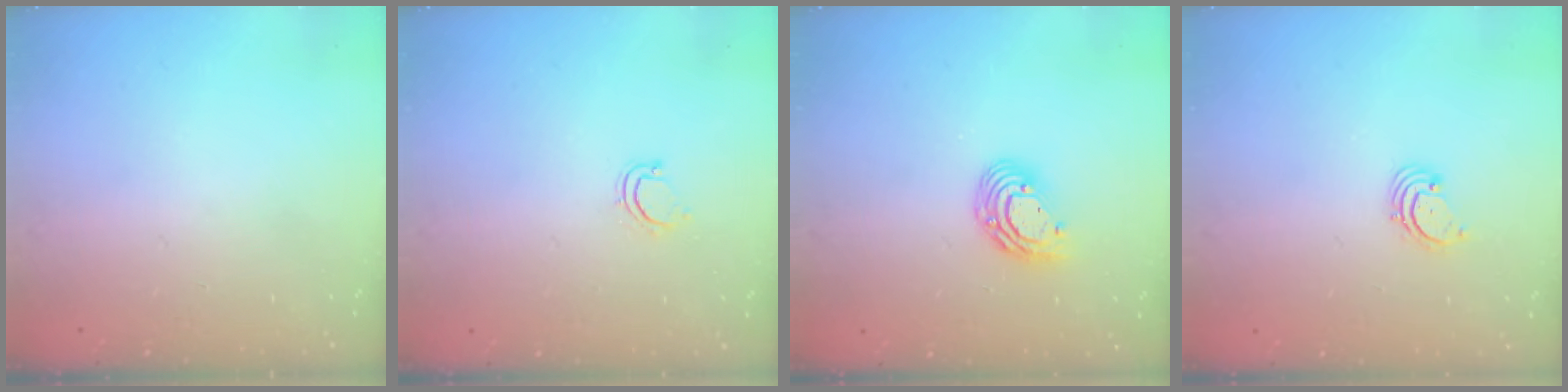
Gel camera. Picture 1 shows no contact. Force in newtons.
{"total": 3.4, "press": 3.4, "slide": 0.3}
{"total": 9.1, "press": 9.1, "slide": 1.1}
{"total": 1.7, "press": 1.7, "slide": 0.2}